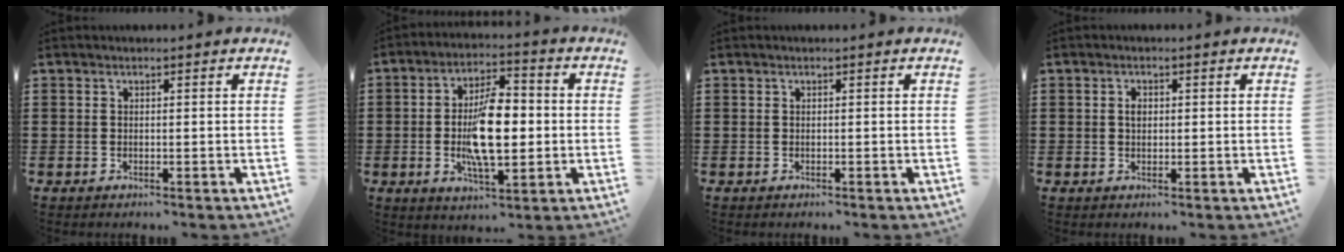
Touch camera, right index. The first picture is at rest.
{"total": 11.1, "force": [-0.8, 4.6, 10.1], "torque": [-0.202, -0.002, -0.021]}
{"total": 0.0}
{"total": 1.6, "force": [0.3, 1.0, 1.2], "torque": [-0.025, 0.007, 0.004]}